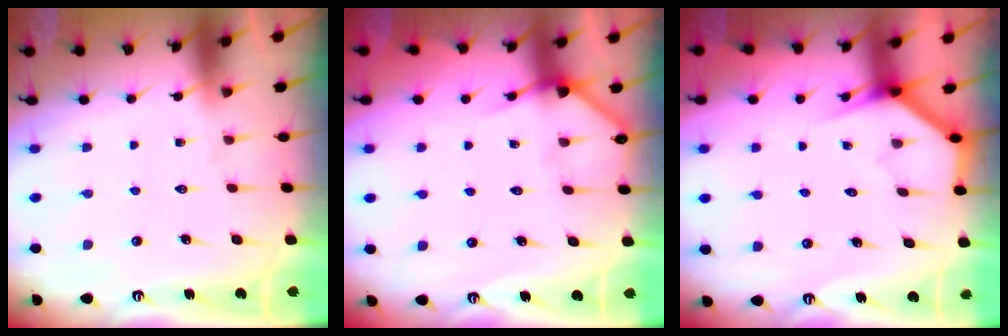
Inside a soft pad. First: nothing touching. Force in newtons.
{"total": 4.5, "press": 4.5, "slide": 0.3}
{"total": 3.8, "press": 3.8, "slide": 0.3}